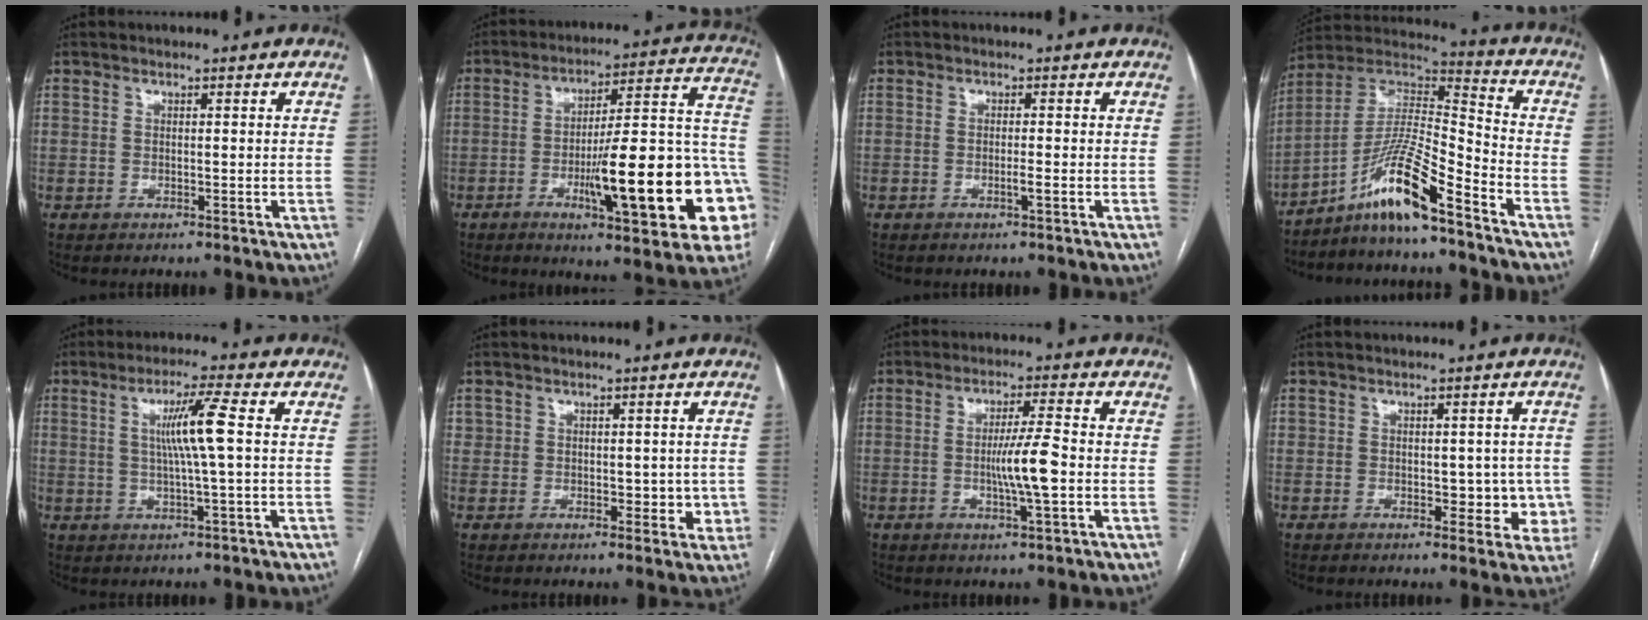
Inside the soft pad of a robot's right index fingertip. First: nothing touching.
{"total": 23.2, "force": [-6.6, 3.3, 22.0], "torque": [-0.240, 0.014, -0.087]}
{"total": 1.1, "force": [-0.5, -0.2, 1.0], "torque": [-0.020, -0.001, -0.008]}
{"total": 12.9, "force": [-8.7, 0.6, 9.5], "torque": [-0.185, 0.014, -0.162]}
{"total": 6.9, "force": [1.1, -1.0, 6.7], "torque": [-0.122, 0.001, 0.022]}
{"total": 4.0, "force": [0.4, 3.3, 2.4], "torque": [-0.021, 0.008, 0.014]}
{"total": 6.7, "force": [-1.0, -0.1, 6.7], "torque": [-0.121, -0.005, -0.019]}
{"total": 5.1, "force": [-0.3, 3.4, 3.8], "torque": [-0.027, 0.017, 0.003]}